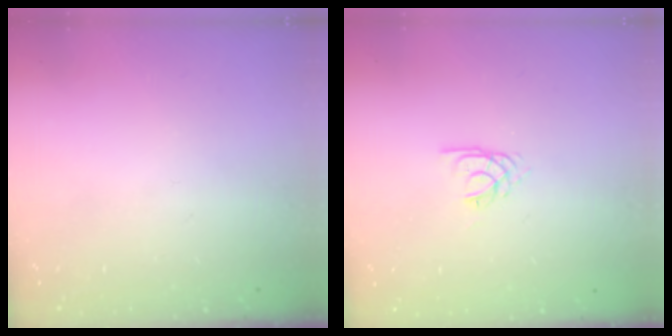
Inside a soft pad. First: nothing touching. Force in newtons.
{"total": 2.2, "press": 2.2, "slide": 0.3}